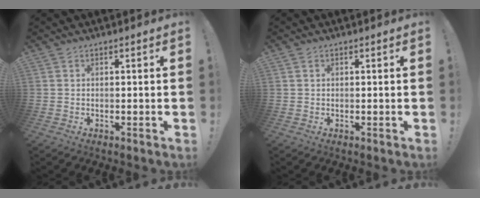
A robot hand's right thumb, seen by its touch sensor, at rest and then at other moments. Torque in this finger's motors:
{"motor_torque": [0.26, 0.13, 0.02, -0.07, 0.03]}